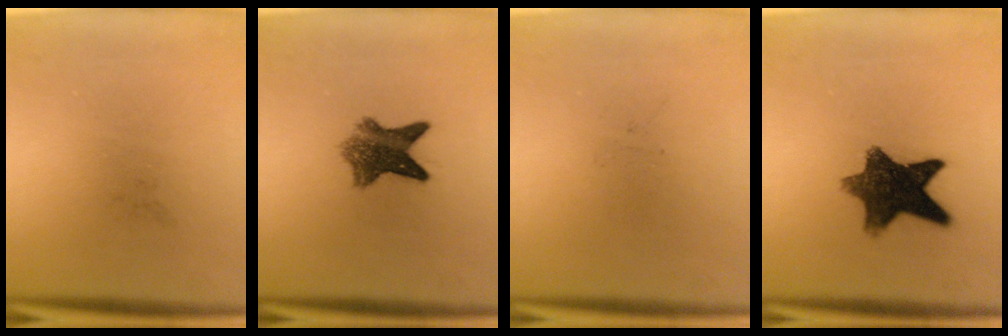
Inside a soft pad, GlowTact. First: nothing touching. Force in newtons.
{"total": 6.9}
{"total": 0.0}
{"total": 10.8}